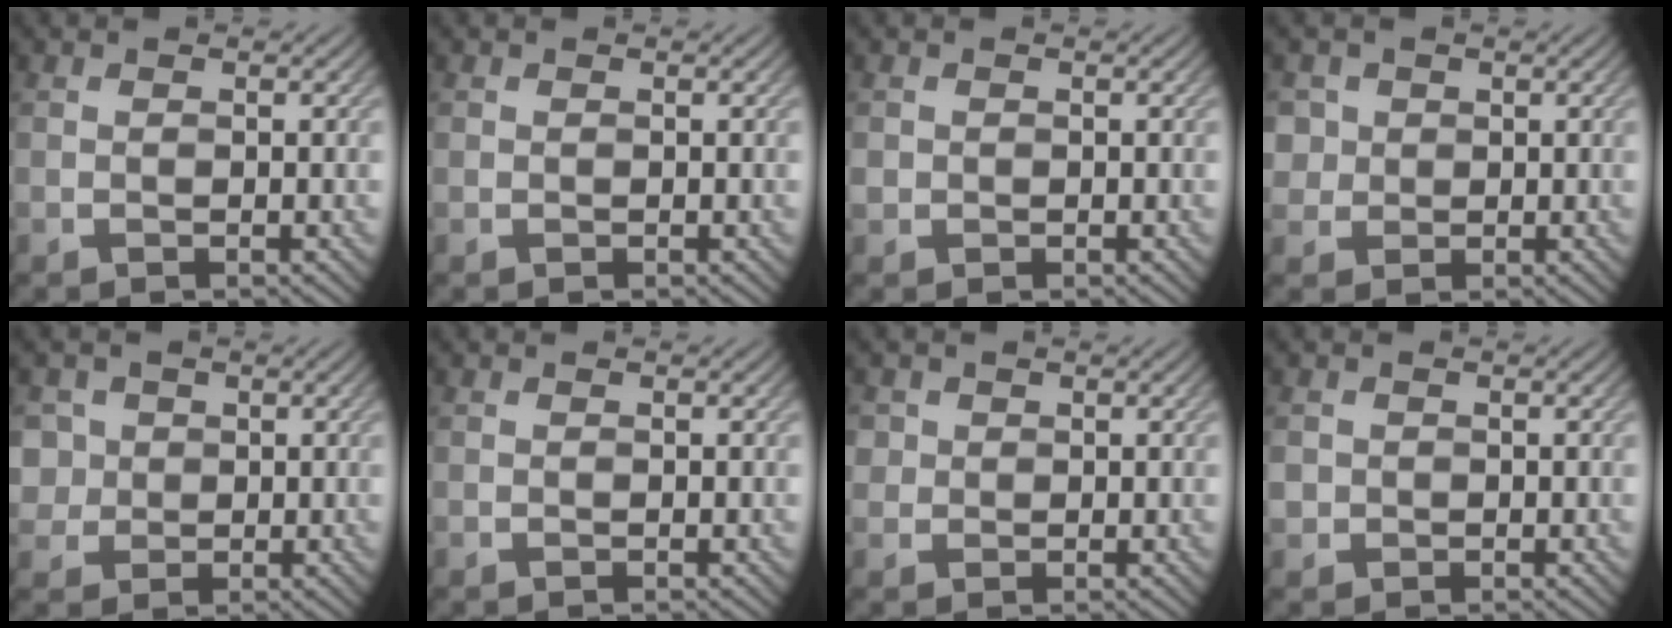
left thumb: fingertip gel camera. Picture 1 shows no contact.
{"total": 0.0}
{"total": 1.0, "force": [0.1, 1.0, 0.1], "torque": [-0.002, -0.004, -0.001]}
{"total": 3.0, "force": [0.8, 2.8, 0.6], "torque": [-0.029, -0.004, 0.022]}
{"total": 4.0, "force": [0.9, 3.8, 1.0], "torque": [-0.042, 0.002, 0.014]}
{"total": 0.0}
{"total": 1.8, "force": [0.5, 1.7, 0.3], "torque": [-0.003, -0.001, 0.008]}
{"total": 1.5, "force": [-0.1, 1.5, 0.2], "torque": [-0.006, -0.005, -0.004]}